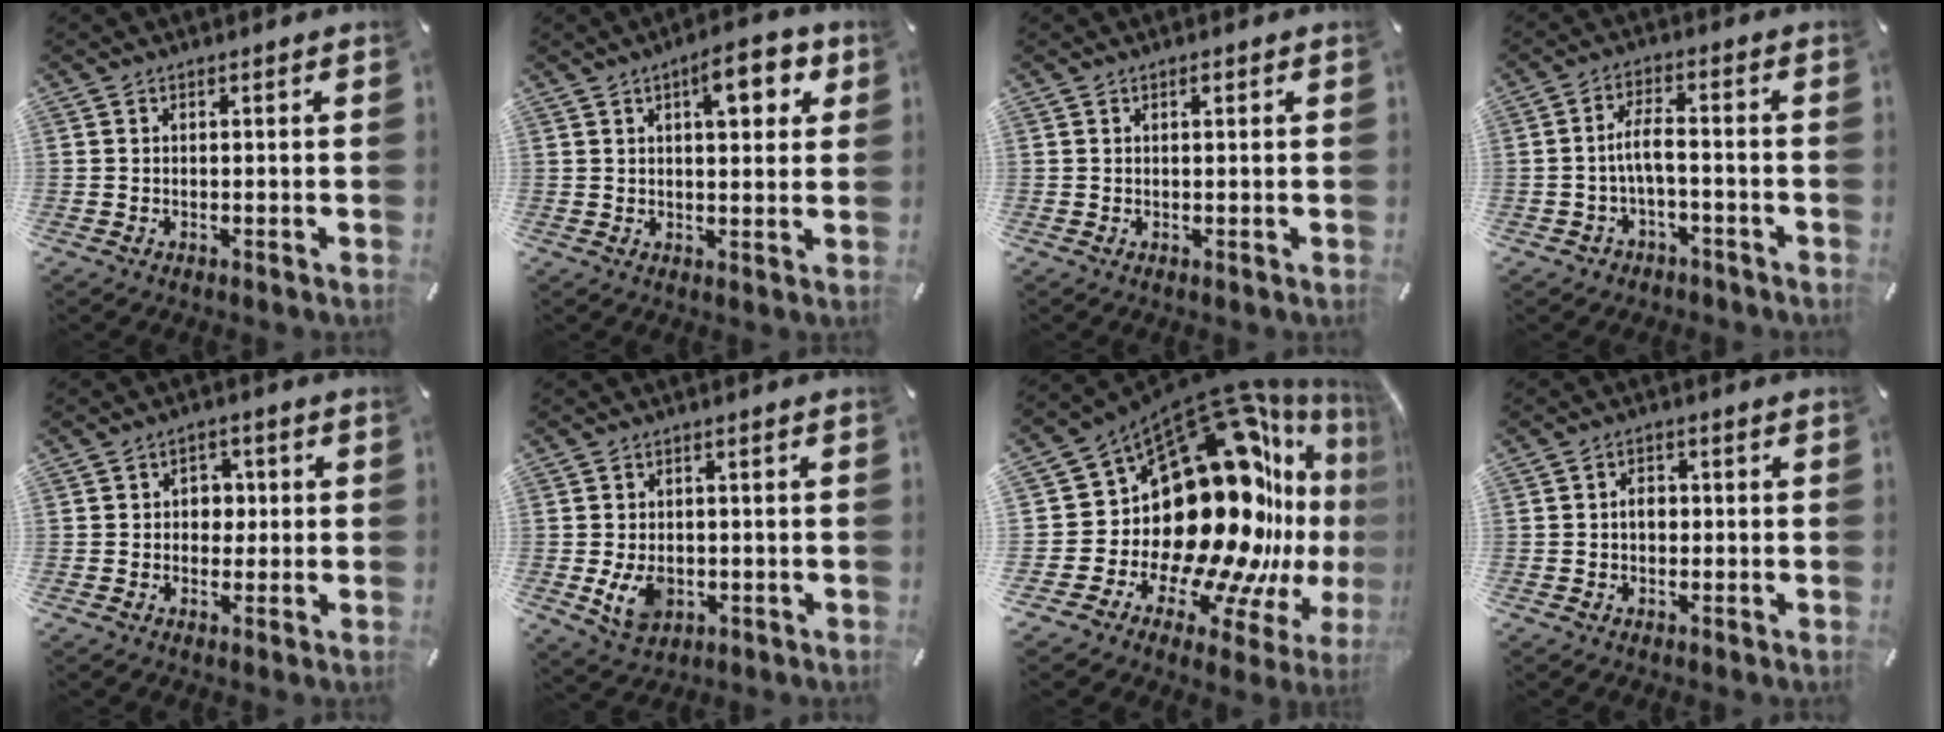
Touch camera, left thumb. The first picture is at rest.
{"total": 8.6, "force": [3.8, 3.6, 6.9], "torque": [-0.085, -0.014, 0.054]}
{"total": 0.7, "force": [0.3, 0.3, 0.6], "torque": [-0.012, 0.002, 0.005]}
{"total": 5.8, "force": [-1.4, 3.2, 4.6], "torque": [-0.098, 0.014, -0.031]}
{"total": 5.0, "force": [-0.1, 4.4, 2.4], "torque": [-0.030, 0.004, -0.008]}
{"total": 6.8, "force": [-1.3, 5.1, 4.4], "torque": [-0.084, -0.004, -0.024]}
{"total": 37.8, "force": [6.6, 21.9, 30.1], "torque": [-0.425, -0.165, 0.193]}
{"total": 3.7, "force": [-0.5, 2.8, 2.4], "torque": [-0.038, 0.004, -0.012]}